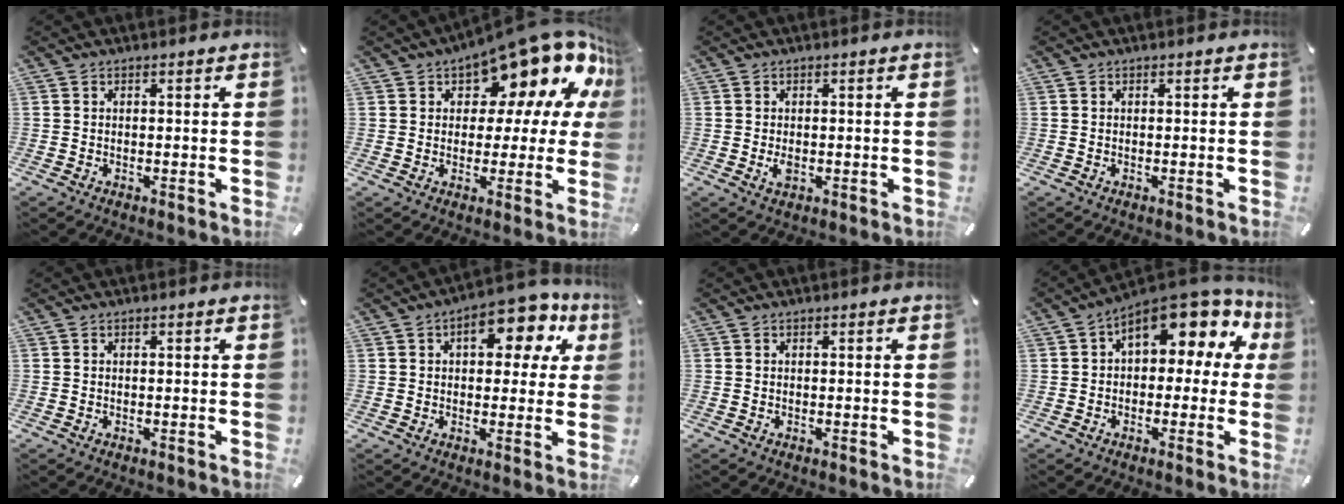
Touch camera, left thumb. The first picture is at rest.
{"total": 16.9, "force": [11.6, 7.6, 9.6], "torque": [-0.131, -0.097, 0.196]}
{"total": 2.0, "force": [-0.3, 1.2, 1.5], "torque": [-0.035, -0.003, -0.007]}
{"total": 0.0}
{"total": 0.0}
{"total": 12.3, "force": [4.9, 6.5, 9.3], "torque": [-0.115, -0.017, 0.074]}
{"total": 0.0}
{"total": 11.8, "force": [6.7, 6.2, 7.5], "torque": [-0.098, -0.051, 0.115]}